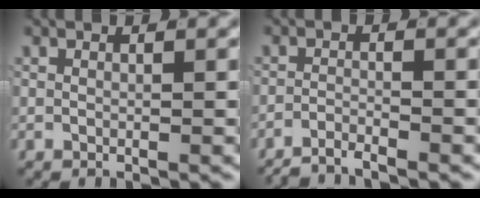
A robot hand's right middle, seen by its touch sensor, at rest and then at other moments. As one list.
[{"total": 3.5, "force": [-3.4, 0.5, 0.8], "torque": [-0.011, -0.005, -0.062]}]